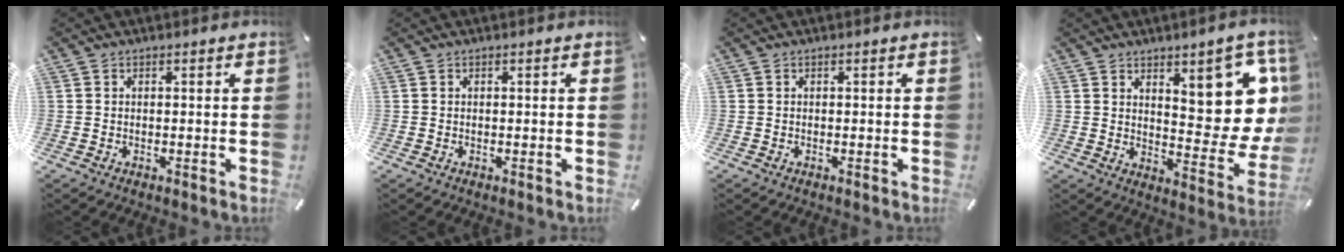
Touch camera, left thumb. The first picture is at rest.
{"total": 0.0}
{"total": 0.0}
{"total": 14.2, "force": [7.3, 6.0, 10.7], "torque": [-0.110, -0.075, 0.123]}